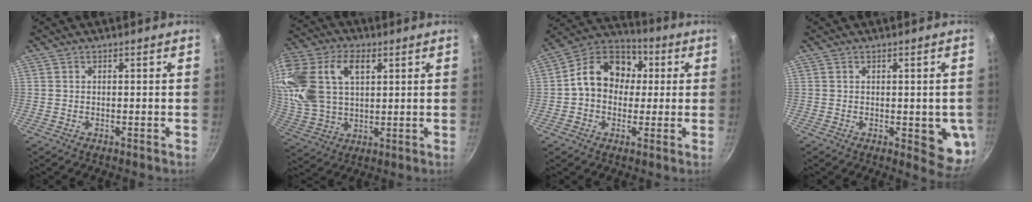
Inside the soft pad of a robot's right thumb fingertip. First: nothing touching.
{"total": 21.2, "force": [7.0, 13.6, 14.6], "torque": [-0.317, 0.008, 0.134]}
{"total": 13.9, "force": [1.5, 11.1, 8.2], "torque": [-0.094, 0.030, 0.003]}
{"total": 7.9, "force": [-0.9, 3.2, 7.2], "torque": [-0.058, -0.011, -0.009]}